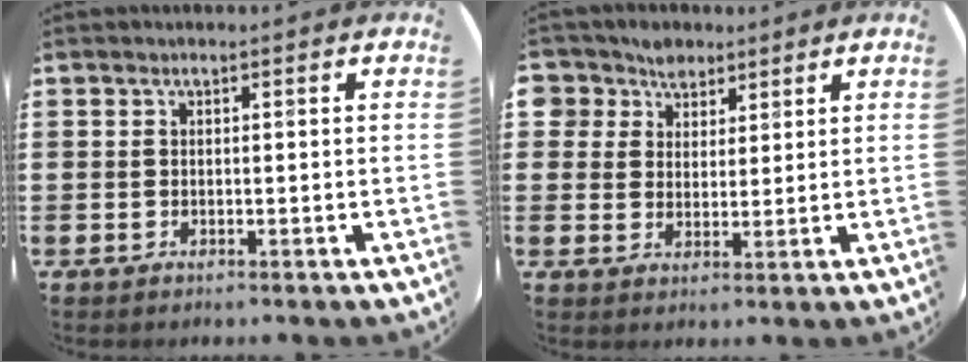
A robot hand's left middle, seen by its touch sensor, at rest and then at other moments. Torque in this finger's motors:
{"motor_torque": [0.41, -0.36, 0.04, 0.01]}